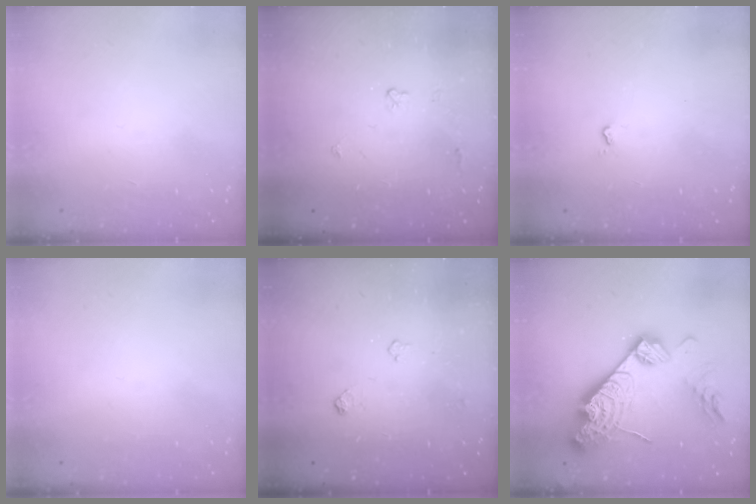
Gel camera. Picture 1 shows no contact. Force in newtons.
{"total": 3.4, "press": 3.4, "slide": 0.6}
{"total": 2.6, "press": 2.6, "slide": 0.4}
{"total": 0.0}
{"total": 4.4, "press": 4.3, "slide": 0.8}
{"total": 25.2, "press": 25.1, "slide": 2.4}